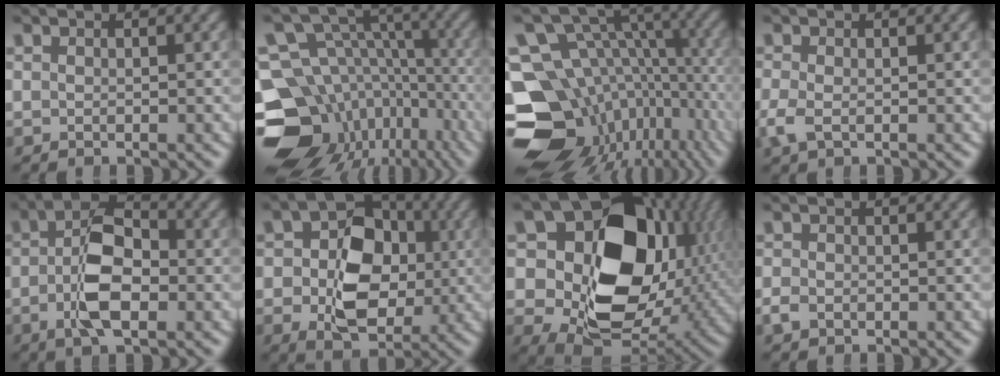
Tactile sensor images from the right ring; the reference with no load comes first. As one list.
[{"total": 17.3, "force": [-4.1, 14.2, 9.0], "torque": [-0.142, -0.058, -0.062]}, {"total": 19.9, "force": [-4.3, 15.8, 11.3], "torque": [-0.191, -0.070, -0.063]}, {"total": 0.7, "force": [-0.4, 0.4, 0.5], "torque": [-0.025, -0.007, -0.003]}, {"total": 5.6, "force": [-0.4, 2.6, 5.0], "torque": [-0.072, 0.002, -0.015]}, {"total": 8.2, "force": [-0.2, 6.1, 5.5], "torque": [-0.065, -0.005, -0.008]}, {"total": 25.0, "force": [1.0, 17.4, 17.9], "torque": [-0.295, -0.037, 0.019]}, {"total": 0.6, "force": [-0.5, 0.3, -0.2], "torque": [0.005, 0.000, -0.009]}]